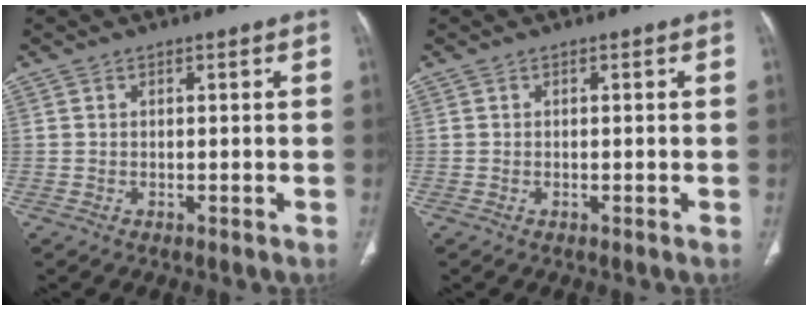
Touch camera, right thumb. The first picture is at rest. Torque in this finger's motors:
{"motor_torque": [0.16, 0.02, 0.03, -0.44, 0.02]}